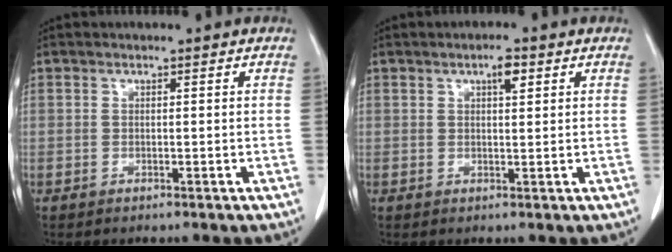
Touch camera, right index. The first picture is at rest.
{"total": 2.5, "force": [1.2, 0.6, 2.1], "torque": [-0.037, 0.002, 0.019]}